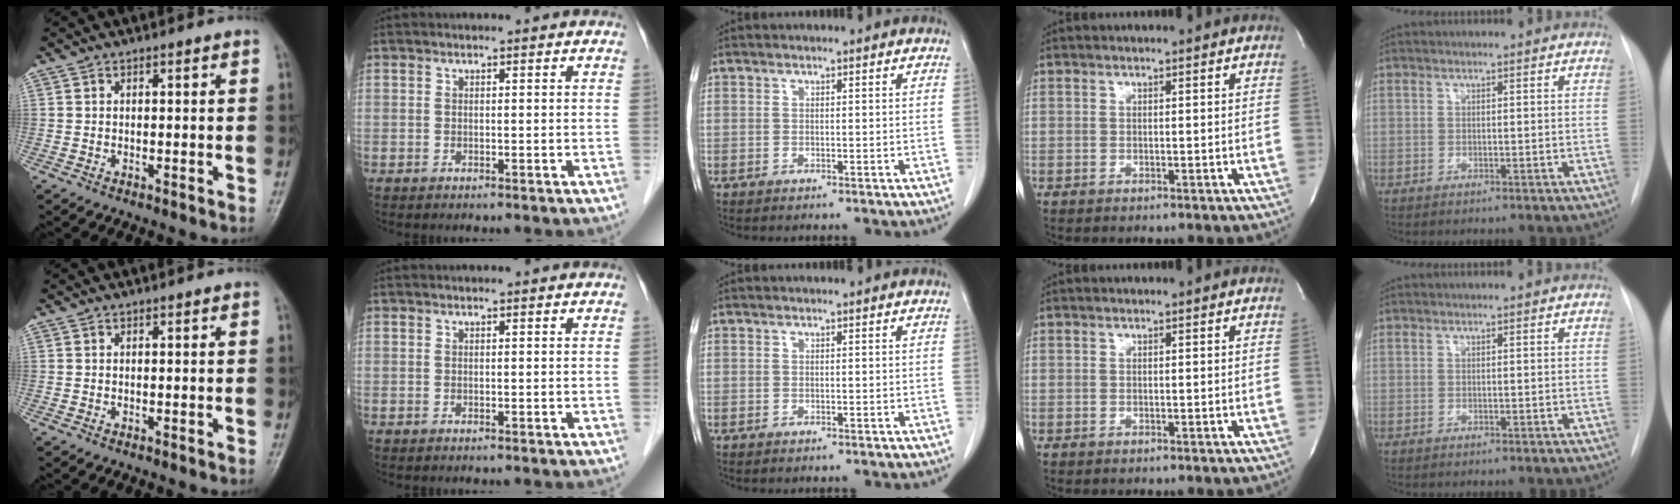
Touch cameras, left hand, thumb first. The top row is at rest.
{}